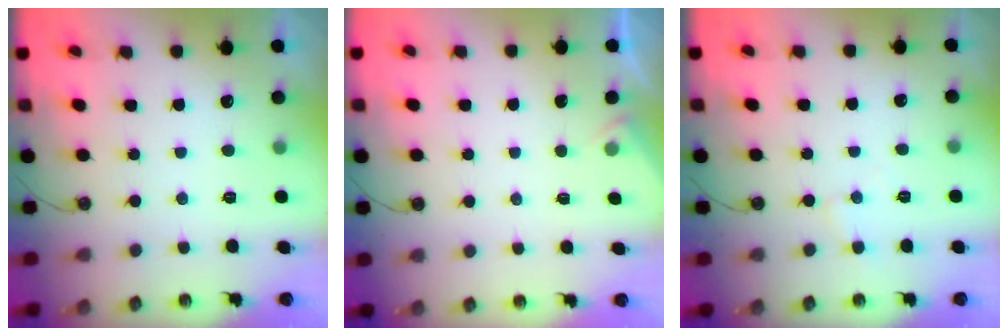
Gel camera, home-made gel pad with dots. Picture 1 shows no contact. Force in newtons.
{"total": 2.2, "press": 2.1, "slide": 0.4}
{"total": 4.2, "press": 4.1, "slide": 0.7}